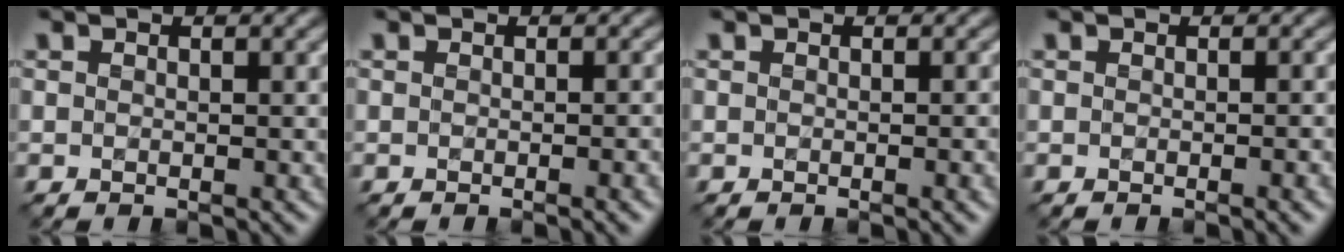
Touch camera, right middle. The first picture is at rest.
{"total": 2.7, "force": [-0.6, 0.8, 2.5], "torque": [-0.020, -0.001, -0.009]}
{"total": 2.1, "force": [-0.4, 0.6, 2.0], "torque": [-0.017, -0.001, -0.006]}
{"total": 2.4, "force": [-0.6, 0.7, 2.2], "torque": [-0.019, -0.001, -0.009]}